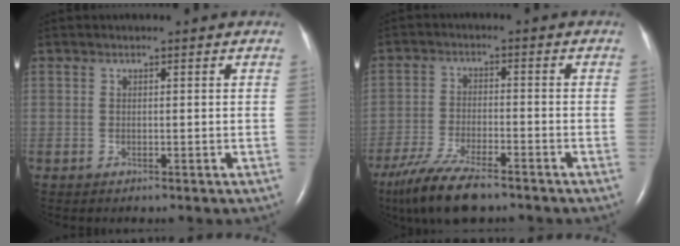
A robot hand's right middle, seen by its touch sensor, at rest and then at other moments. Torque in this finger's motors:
{"motor_torque": [0.99, -1.00, 0.33, 0.06]}